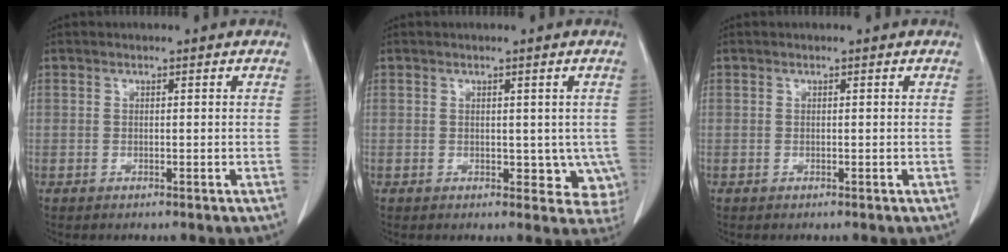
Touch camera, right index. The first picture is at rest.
{"total": 4.8, "force": [0.0, 3.3, 3.5], "torque": [-0.012, -0.005, 0.005]}
{"total": 0.0}